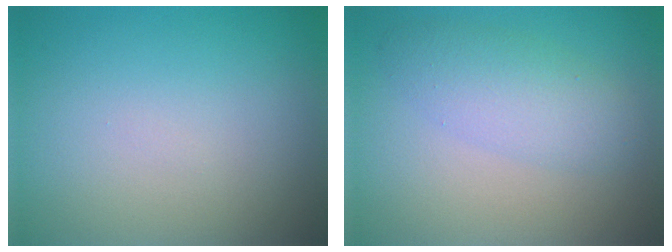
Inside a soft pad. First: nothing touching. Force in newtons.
{"total": 3.5, "press": 3.5, "slide": 0.1}